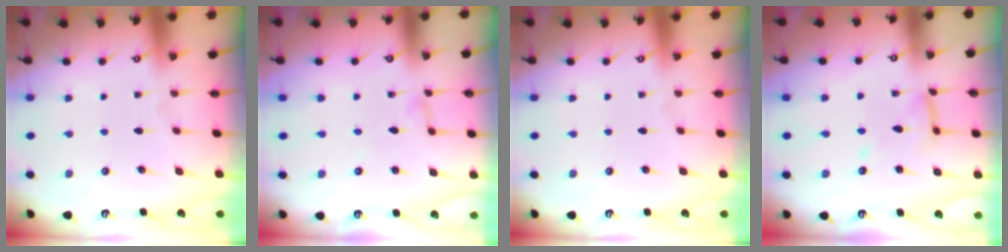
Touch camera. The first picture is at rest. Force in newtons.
{"total": 2.3, "press": 2.3, "slide": 0.2}
{"total": 0.0}
{"total": 11.1, "press": 11.1, "slide": 0.9}